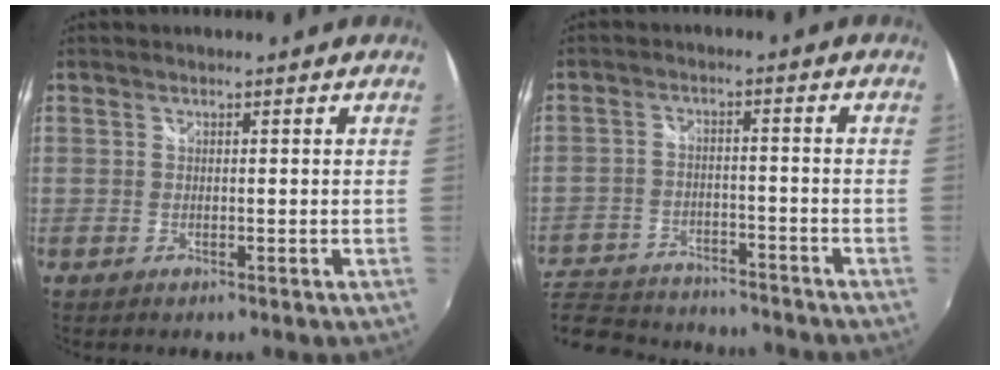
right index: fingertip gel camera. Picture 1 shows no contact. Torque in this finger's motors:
{"motor_torque": [-1.56, -0.58, -0.65, -0.21]}